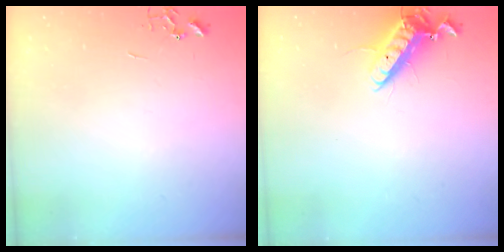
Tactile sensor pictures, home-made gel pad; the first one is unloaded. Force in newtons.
{"total": 13.1, "press": 13.0, "slide": 2.3}